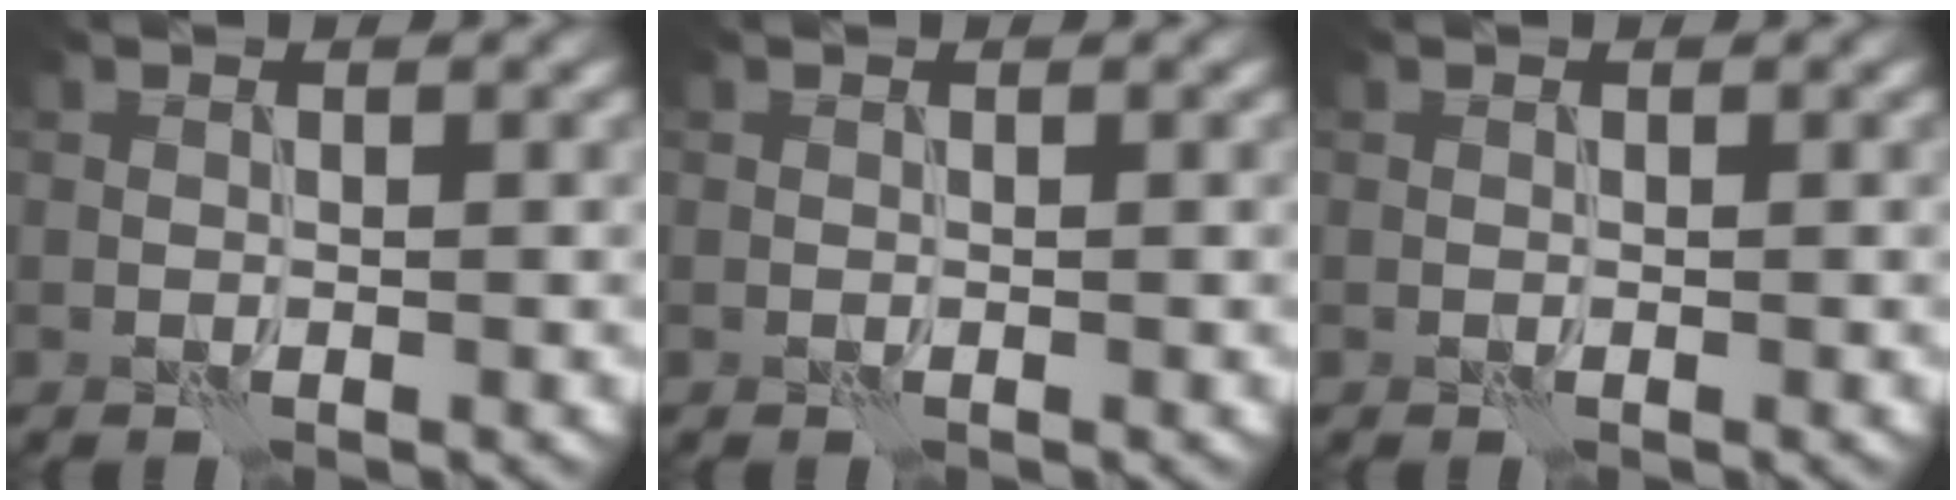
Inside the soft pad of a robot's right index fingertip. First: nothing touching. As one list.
[{"total": 0.0}, {"total": 0.0}]